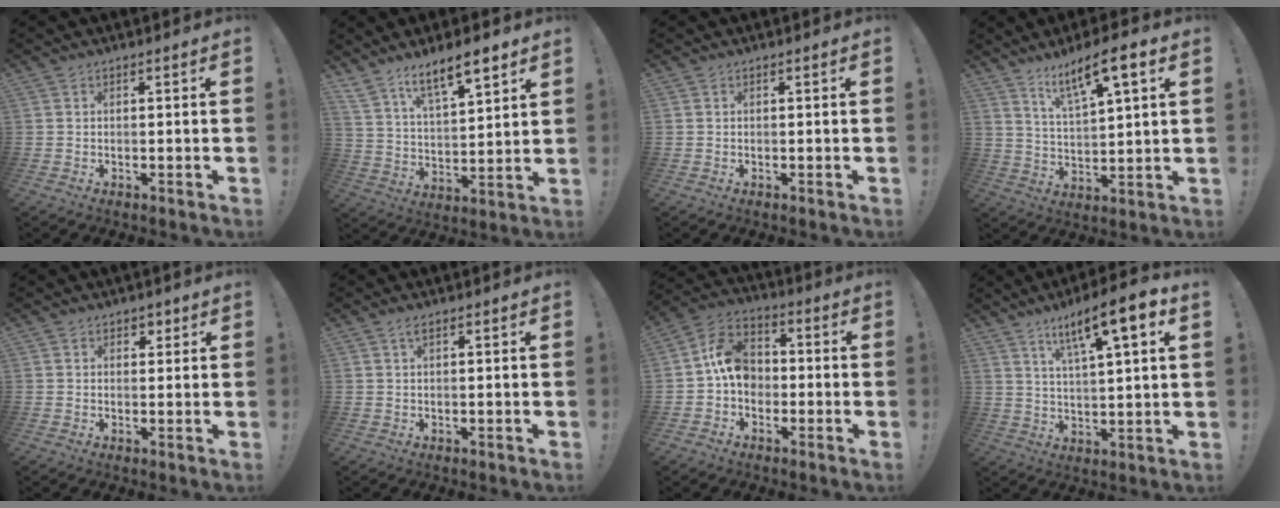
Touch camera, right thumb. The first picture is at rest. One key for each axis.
{"total": 11.7, "fx": 8.9, "fy": 3.9, "fz": 6.5, "tx": -0.113, "ty": -0.056, "tz": 0.160}
{"total": 0.0}
{"total": 11.3, "fx": 7.2, "fy": 2.3, "fz": 8.4, "tx": -0.137, "ty": -0.036, "tz": 0.118}
{"total": 2.1, "fx": 1.2, "fy": 1.7, "fz": 0.5, "tx": 0.002, "ty": -0.005, "tz": 0.019}
{"total": 1.8, "fx": 0.9, "fy": 0.5, "fz": 1.4, "tx": -0.028, "ty": 0.001, "tz": 0.015}
{"total": 11.6, "fx": -0.7, "fy": 9.2, "fz": 7.0, "tx": -0.110, "ty": 0.019, "tz": -0.007}
{"total": 12.0, "fx": 6.9, "fy": 1.7, "fz": 9.6, "tx": -0.149, "ty": -0.037, "tz": 0.105}